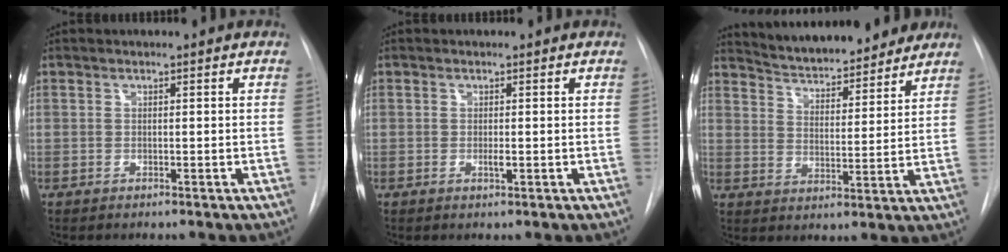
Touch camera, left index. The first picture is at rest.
{"total": 1.1, "force": [-0.9, 0.0, 0.6], "torque": [-0.012, -0.009, -0.013]}
{"total": 14.3, "force": [13.2, 2.7, 4.7], "torque": [-0.067, -0.003, 0.193]}